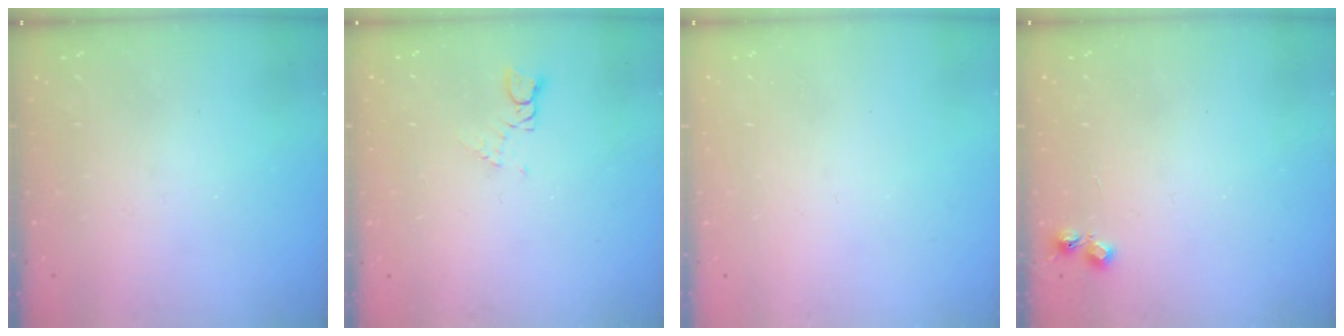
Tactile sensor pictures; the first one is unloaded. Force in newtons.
{"total": 1.7, "press": 1.6, "slide": 0.3}
{"total": 0.0}
{"total": 5.1, "press": 5.0, "slide": 0.6}